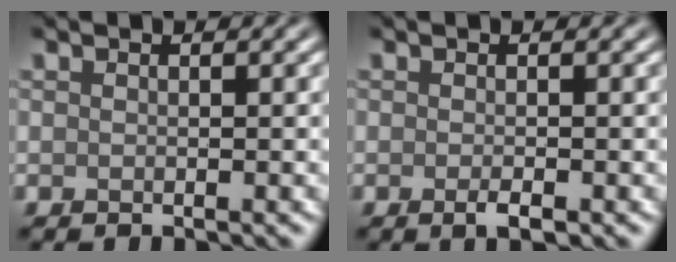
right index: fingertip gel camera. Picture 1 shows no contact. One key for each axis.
{"total": 1.2, "fx": -0.5, "fy": 0.3, "fz": 1.0, "tx": -0.018, "ty": -0.005, "tz": -0.009}